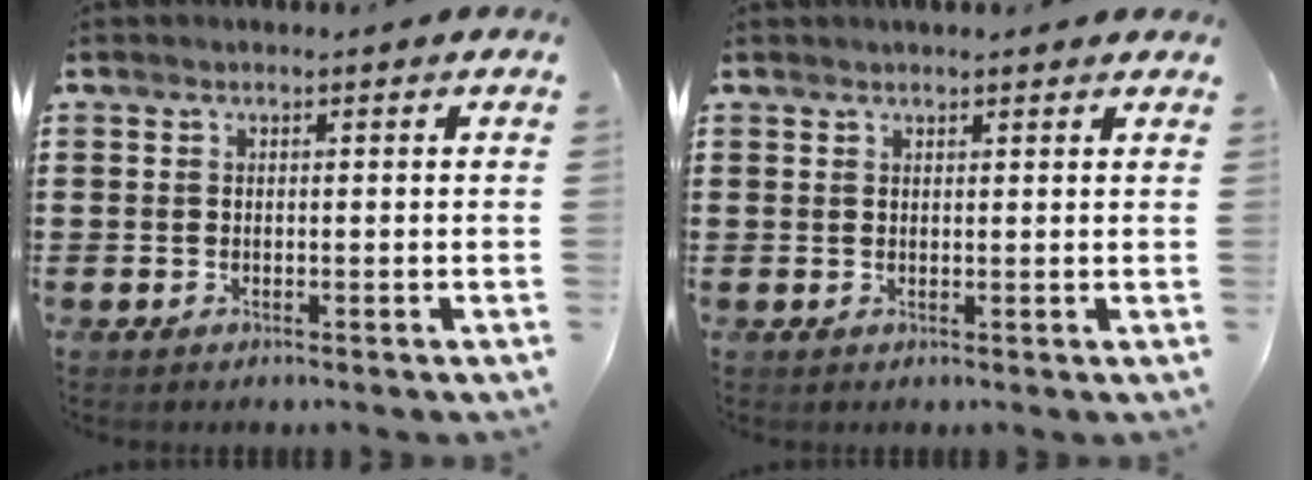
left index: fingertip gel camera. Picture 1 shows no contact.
{"total": 1.2, "force": [1.2, 0.1, 0.4], "torque": [-0.010, 0.002, 0.023]}